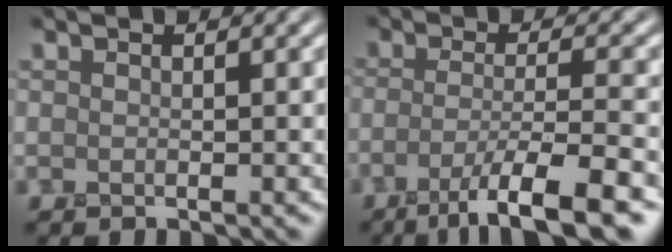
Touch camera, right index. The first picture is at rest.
{"total": 7.3, "force": [-4.1, 1.3, 5.9], "torque": [-0.090, -0.001, -0.075]}